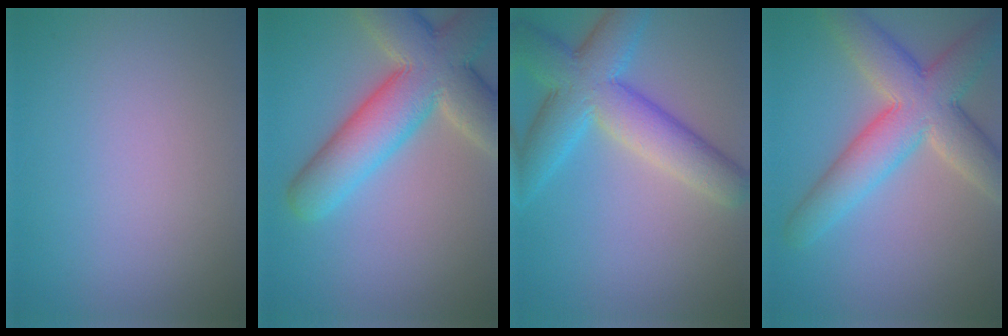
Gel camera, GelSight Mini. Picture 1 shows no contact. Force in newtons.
{"total": 9.9, "press": 9.9, "slide": 0.8}
{"total": 7.9, "press": 7.9, "slide": 0.0}
{"total": 8.1, "press": 8.1, "slide": 0.5}